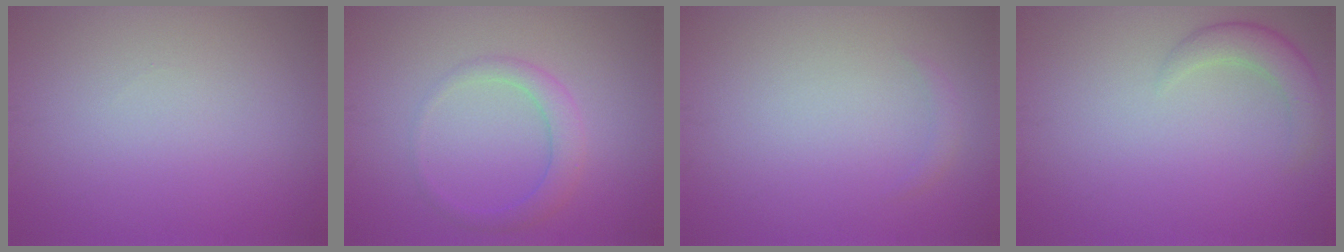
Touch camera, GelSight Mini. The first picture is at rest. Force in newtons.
{"total": 2.4, "press": 2.4, "slide": 0.1}
{"total": 0.7, "press": 0.7, "slide": 0.1}
{"total": 2.6, "press": 2.6, "slide": 0.3}